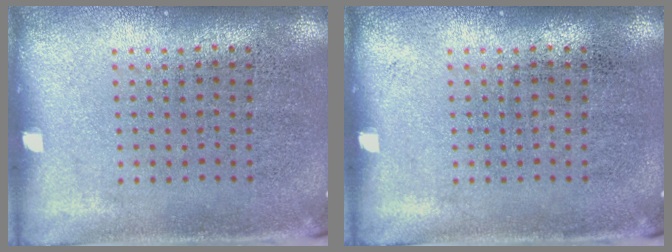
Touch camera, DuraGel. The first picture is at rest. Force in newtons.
{"total": 0.0}